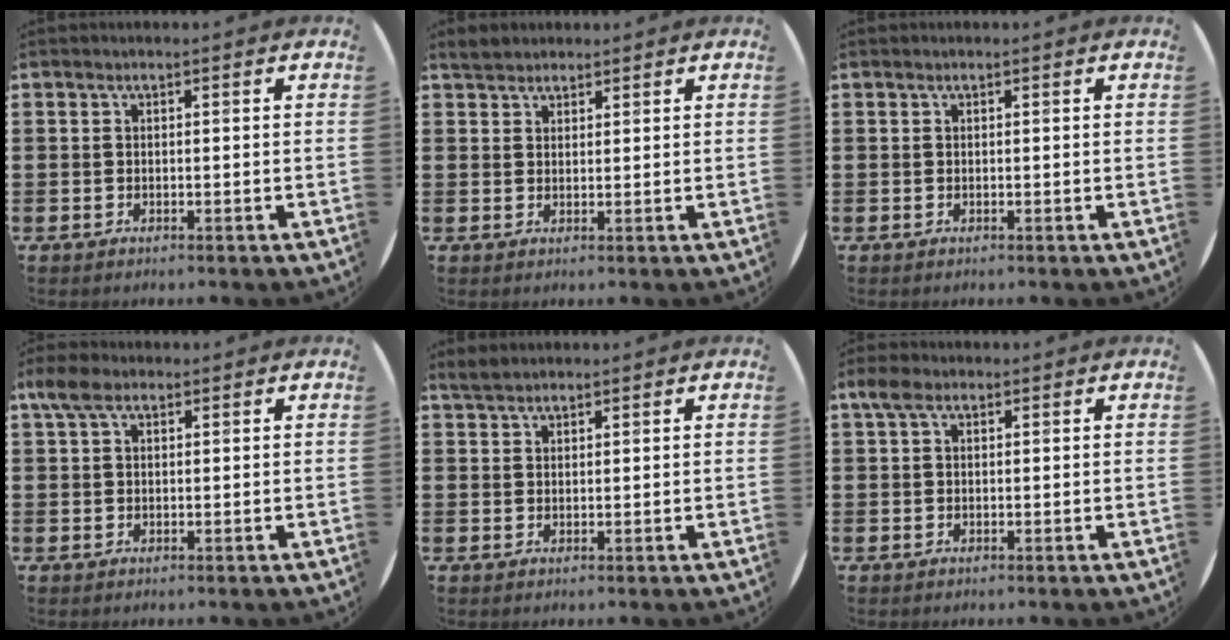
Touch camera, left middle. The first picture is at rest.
{"total": 2.2, "force": [2.1, 0.8, 0.1], "torque": [0.002, 0.003, 0.040]}
{"total": 0.0}
{"total": 3.3, "force": [1.9, 1.9, 1.9], "torque": [-0.035, 0.008, 0.033]}
{"total": 2.1, "force": [1.9, 0.6, 0.4], "torque": [-0.011, 0.006, 0.037]}
{"total": 2.2, "force": [1.1, 1.3, 1.3], "torque": [-0.022, 0.008, 0.016]}